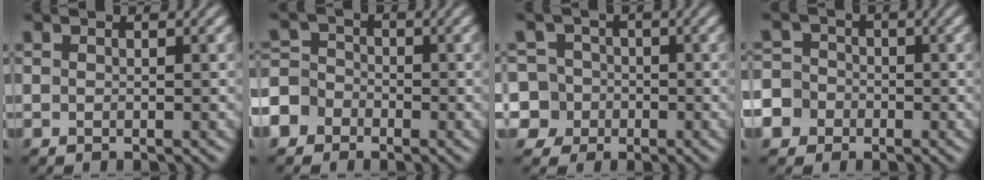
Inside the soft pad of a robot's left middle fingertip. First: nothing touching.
{"total": 5.7, "force": [-3.2, 4.5, 1.2], "torque": [-0.014, 0.002, -0.079]}
{"total": 7.8, "force": [-2.4, 7.2, 1.9], "torque": [-0.037, 0.014, -0.079]}
{"total": 7.6, "force": [-3.6, 6.4, 1.5], "torque": [-0.044, -0.009, -0.094]}